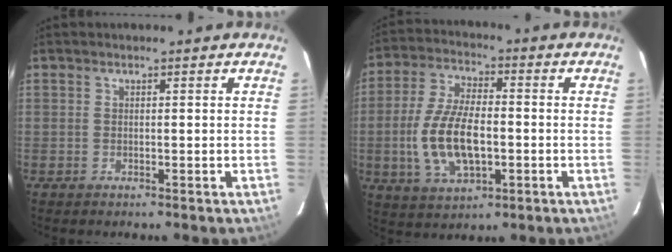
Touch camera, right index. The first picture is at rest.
{"total": 13.7, "force": [-2.3, 6.6, 11.8], "torque": [-0.244, -0.002, -0.037]}